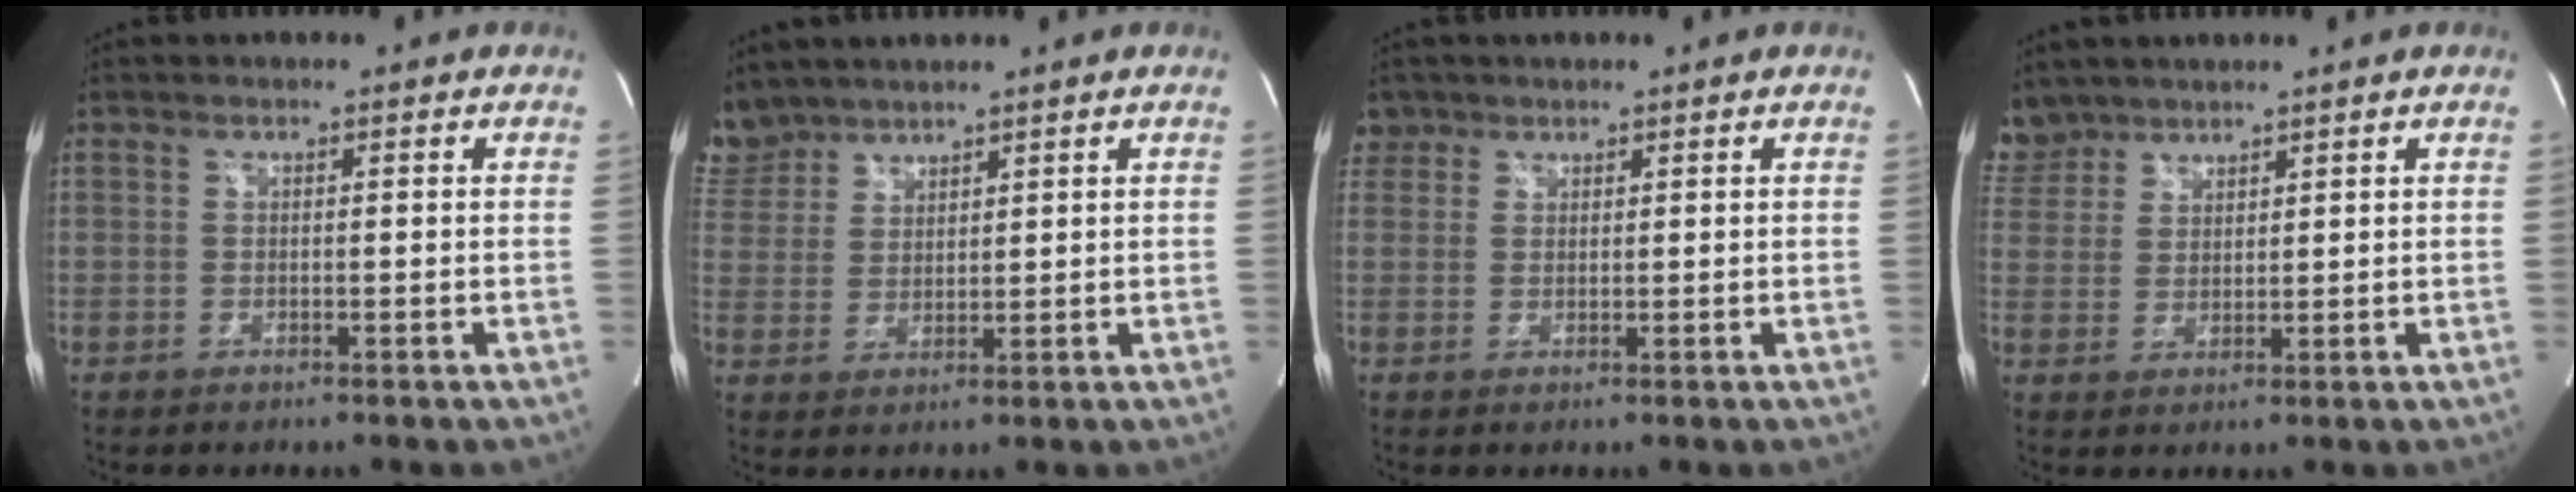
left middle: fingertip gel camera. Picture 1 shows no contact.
{"total": 7.2, "force": [6.5, 3.1, 0.4], "torque": [-0.017, 0.012, 0.143]}
{"total": 3.3, "force": [2.1, 2.5, 0.0], "torque": [0.007, 0.011, 0.039]}
{"total": 6.0, "force": [5.2, 2.9, -0.1], "torque": [0.001, 0.010, 0.111]}